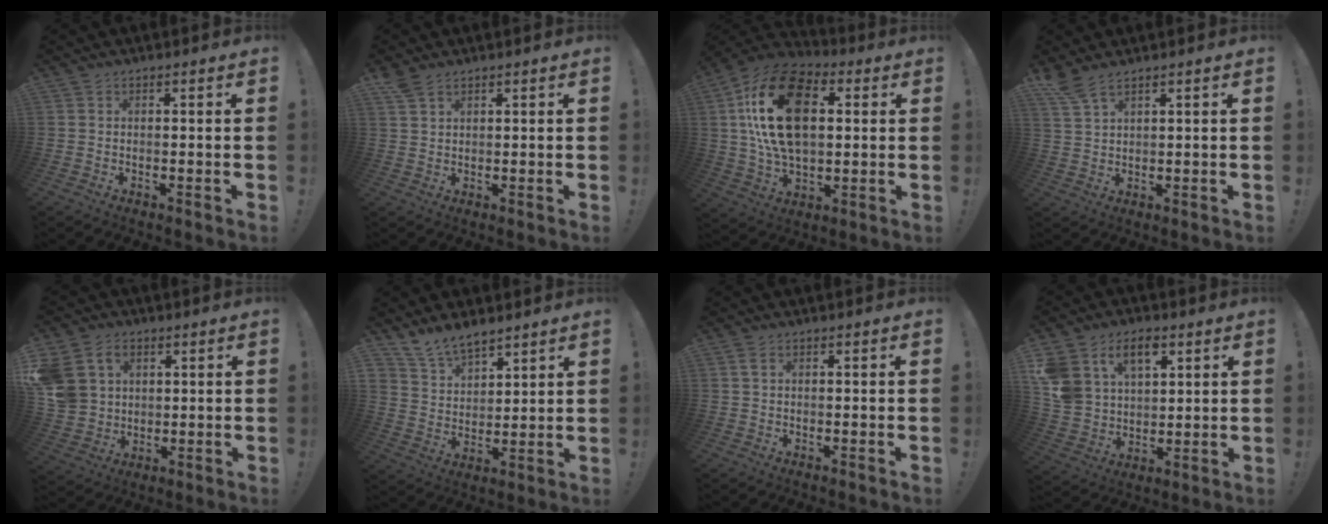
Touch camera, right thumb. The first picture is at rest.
{"total": 3.7, "force": [2.7, 1.8, 1.8], "torque": [-0.030, -0.012, 0.053]}
{"total": 24.6, "force": [4.8, 15.0, 18.8], "torque": [-0.343, -0.007, 0.082]}
{"total": 5.1, "force": [4.1, 1.2, 2.8], "torque": [-0.062, -0.018, 0.079]}
{"total": 11.8, "force": [4.3, 9.7, 5.3], "torque": [-0.109, -0.011, 0.092]}
{"total": 9.6, "force": [8.4, 4.1, 2.4], "torque": [-0.053, -0.061, 0.166]}
{"total": 1.3, "force": [0.5, 0.5, 1.1], "torque": [-0.018, 0.001, 0.007]}
{"total": 12.5, "force": [6.4, 8.6, 6.4], "torque": [-0.127, -0.026, 0.128]}